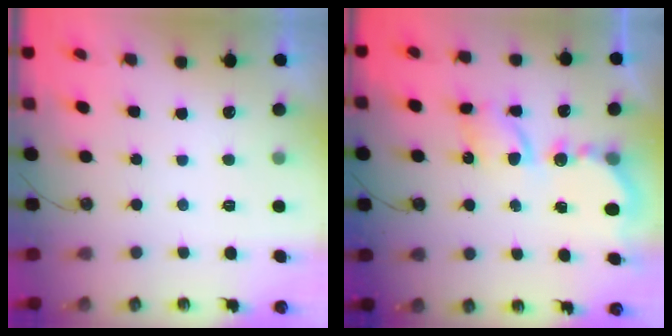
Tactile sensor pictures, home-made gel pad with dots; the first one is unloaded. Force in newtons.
{"total": 6.1, "press": 6.0, "slide": 0.6}